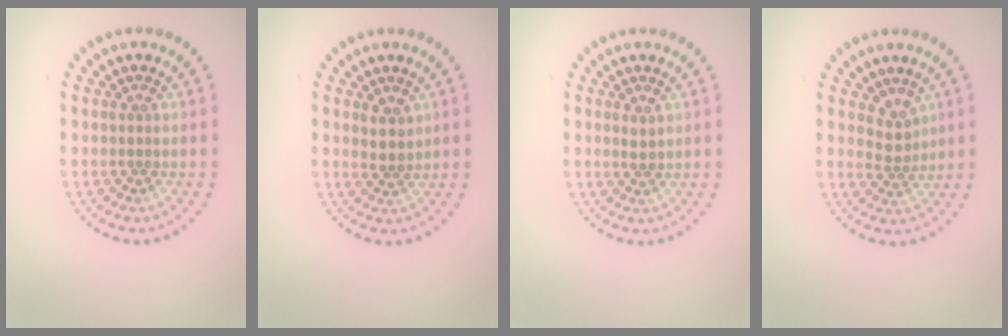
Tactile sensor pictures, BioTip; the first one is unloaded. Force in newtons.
{"total": 1.8, "press": 1.6, "slide": 0.9}
{"total": 0.9, "press": 0.9, "slide": 0.2}
{"total": 2.0, "press": 1.4, "slide": 1.4}